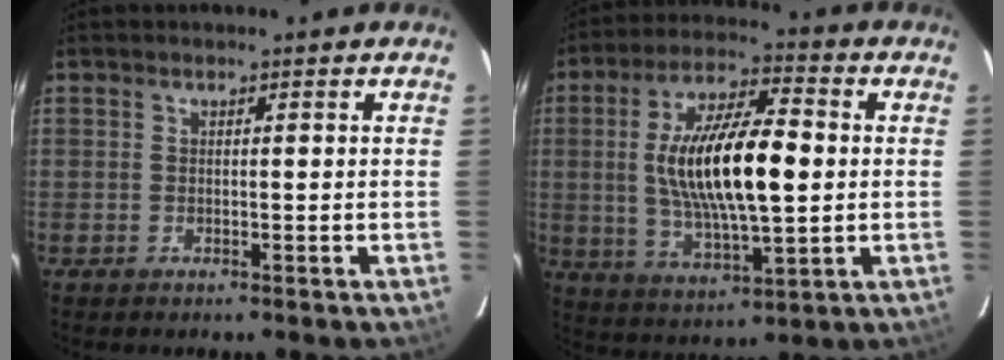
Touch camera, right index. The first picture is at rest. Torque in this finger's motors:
{"motor_torque": [2.14, 0.00, 1.05, 0.21]}